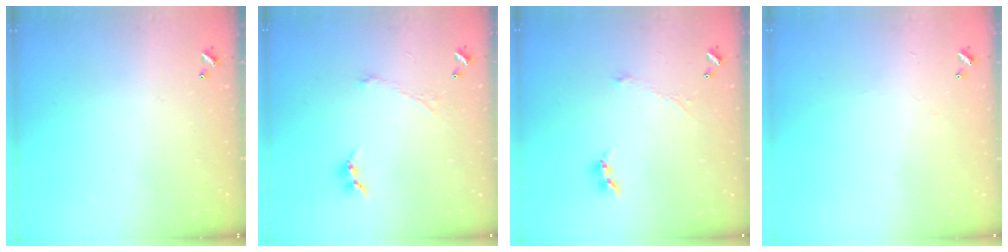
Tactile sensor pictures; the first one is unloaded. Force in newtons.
{"total": 1.1, "press": 1.0, "slide": 0.6}
{"total": 1.2, "press": 1.2, "slide": 0.1}
{"total": 2.2, "press": 2.2, "slide": 0.4}